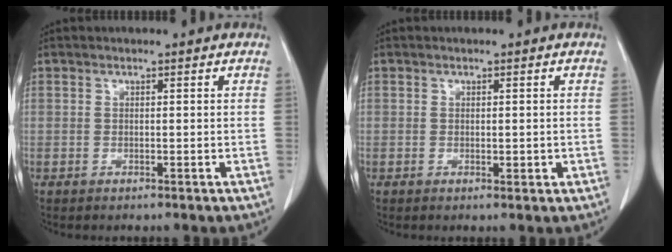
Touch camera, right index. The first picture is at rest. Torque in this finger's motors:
{"motor_torque": [0.03, 0.14, 0.07, 0.05]}